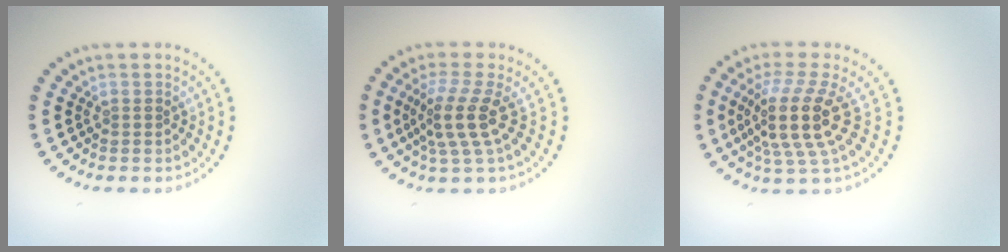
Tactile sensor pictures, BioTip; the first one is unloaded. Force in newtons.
{"total": 3.7, "press": 2.8, "slide": 2.5}
{"total": 4.8, "press": 3.6, "slide": 3.3}